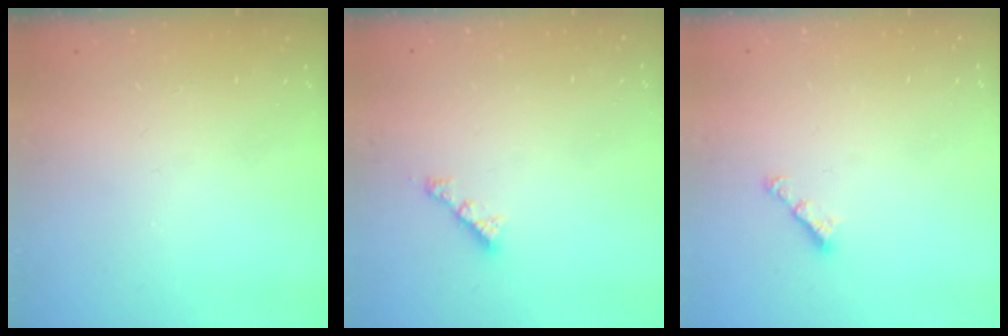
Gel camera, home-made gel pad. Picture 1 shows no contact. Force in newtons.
{"total": 2.4, "press": 2.4, "slide": 0.3}
{"total": 3.1, "press": 3.1, "slide": 0.1}